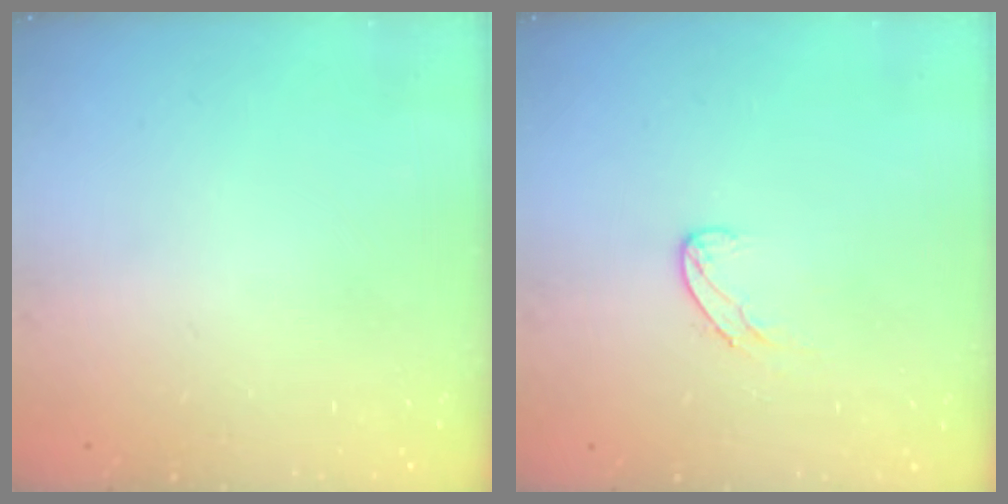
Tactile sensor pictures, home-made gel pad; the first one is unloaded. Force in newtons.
{"total": 6.4, "press": 6.3, "slide": 0.6}